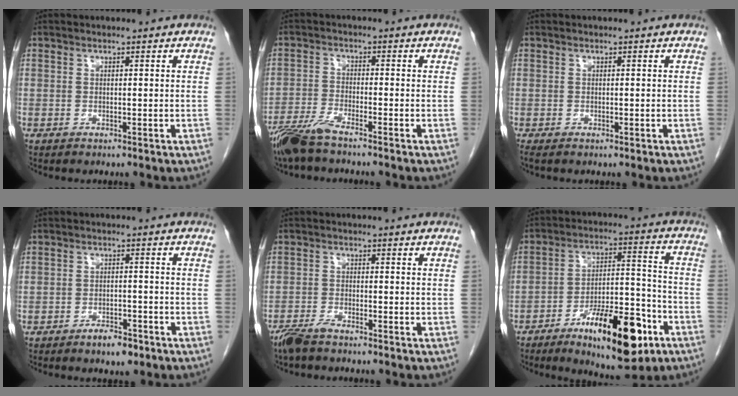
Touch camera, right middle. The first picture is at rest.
{"total": 5.9, "force": [-4.8, 0.4, 3.4], "torque": [-0.074, -0.019, -0.098]}
{"total": 0.6, "force": [-0.3, 0.2, 0.5], "torque": [-0.011, -0.003, -0.003]}
{"total": 3.4, "force": [-2.4, 1.3, 1.9], "torque": [-0.032, 0.001, -0.035]}
{"total": 3.2, "force": [-2.7, 0.5, 1.8], "torque": [-0.039, -0.007, -0.052]}
{"total": 16.6, "force": [-8.9, 4.7, 13.2], "torque": [-0.200, 0.009, -0.133]}